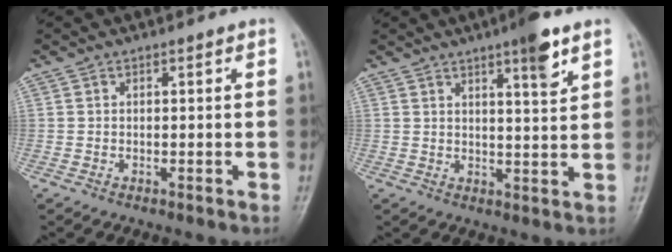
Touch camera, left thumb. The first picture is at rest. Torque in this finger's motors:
{"motor_torque": [1.86, 1.10, 1.06, -1.09, 0.27]}